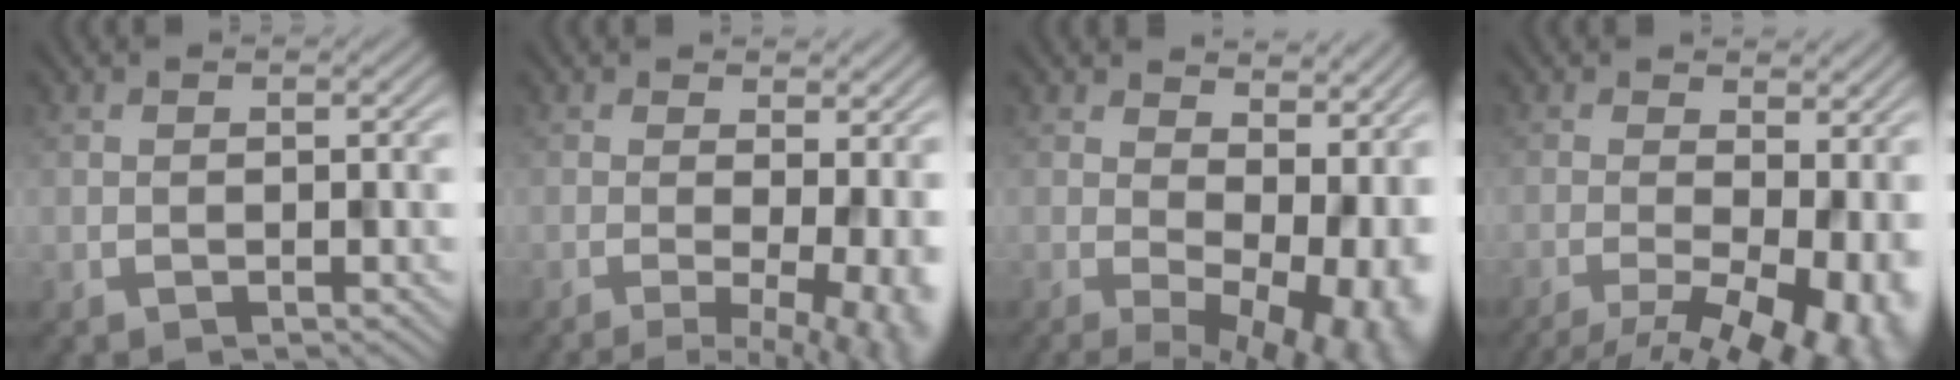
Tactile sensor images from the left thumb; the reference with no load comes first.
{"total": 7.9, "force": [-0.8, 2.4, 7.5], "torque": [-0.065, -0.001, 0.004]}
{"total": 12.8, "force": [1.0, 7.1, 10.6], "torque": [-0.123, -0.020, 0.061]}
{"total": 10.2, "force": [-3.2, 3.7, 8.9], "torque": [-0.116, -0.016, -0.030]}